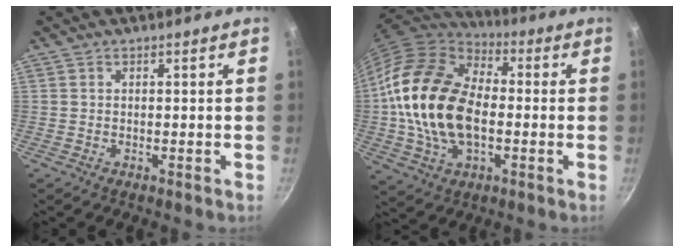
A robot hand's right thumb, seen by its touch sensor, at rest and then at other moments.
{"total": 22.2, "force": [-1.1, 14.2, 17.0], "torque": [-0.302, 0.028, -0.027]}